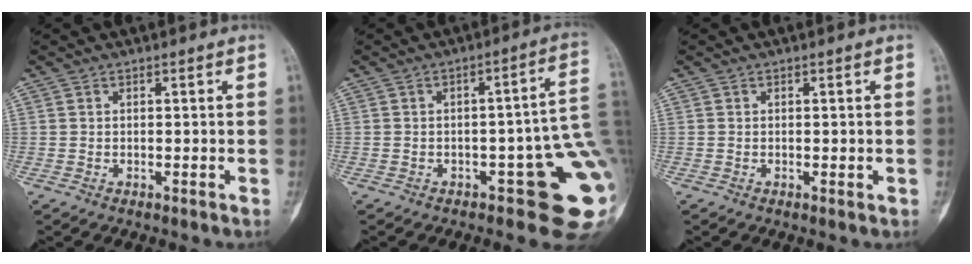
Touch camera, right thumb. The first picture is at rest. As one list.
[{"total": 13.4, "force": [-4.0, 4.8, 11.8], "torque": [-0.090, 0.035, -0.045]}, {"total": 0.6, "force": [-0.1, 0.3, 0.5], "torque": [-0.002, 0.000, -0.001]}]